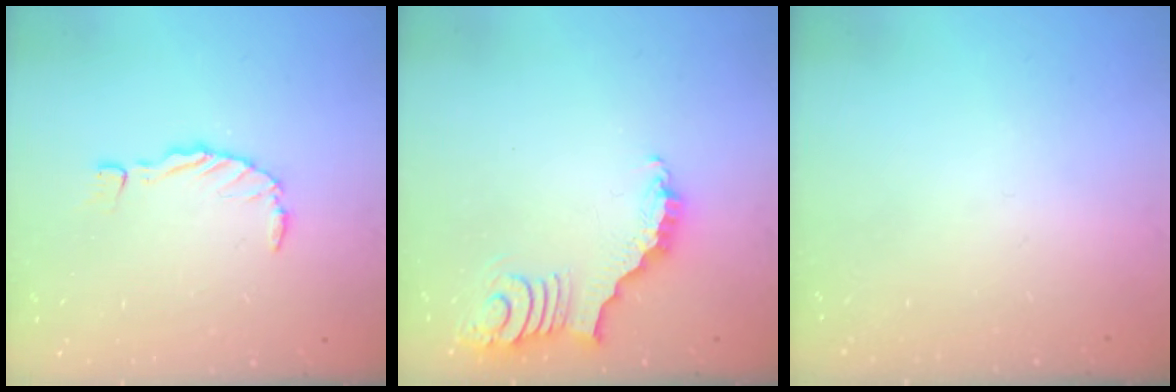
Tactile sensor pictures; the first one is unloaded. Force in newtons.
{"total": 3.9, "press": 3.8, "slide": 0.5}
{"total": 0.0}